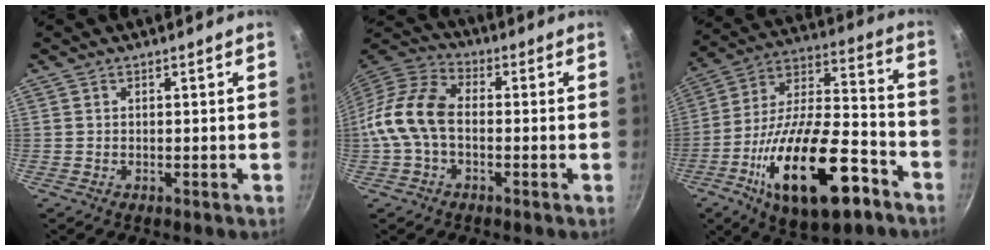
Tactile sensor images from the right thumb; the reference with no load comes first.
{"total": 12.8, "force": [-1.6, 8.1, 9.8], "torque": [-0.182, 0.040, -0.051]}
{"total": 26.6, "force": [-11.9, 11.3, 21.0], "torque": [-0.333, 0.048, -0.193]}